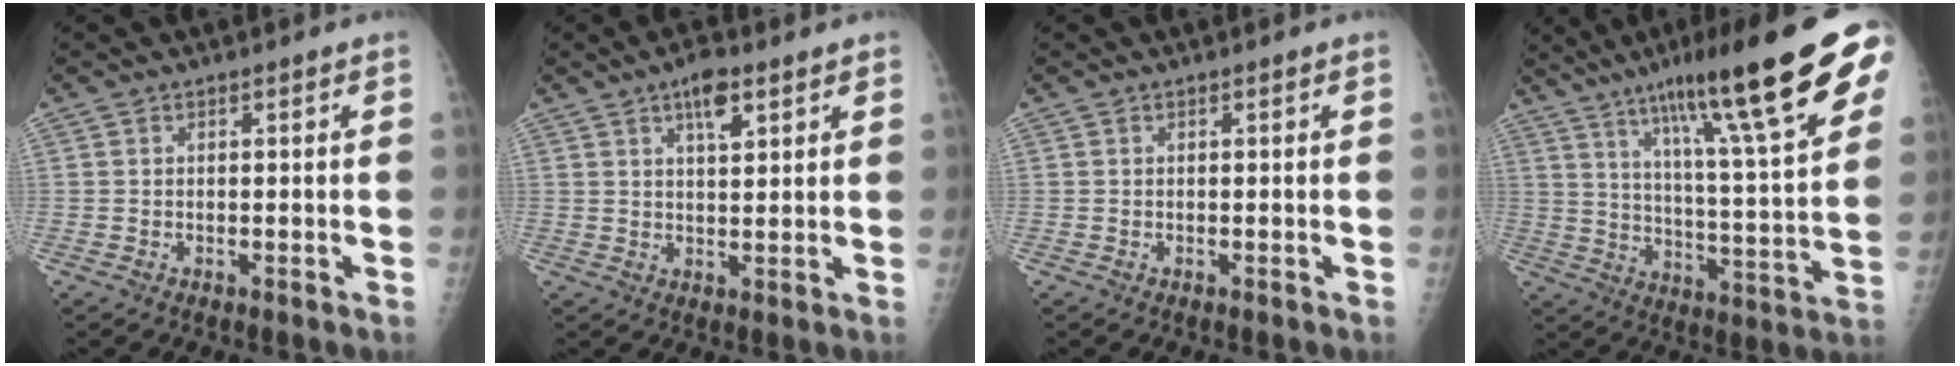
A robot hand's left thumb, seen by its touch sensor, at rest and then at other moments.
{"total": 5.5, "force": [3.1, 2.1, 4.0], "torque": [-0.055, -0.011, 0.047]}
{"total": 0.0}
{"total": 25.0, "force": [14.4, 3.4, 20.2], "torque": [-0.291, -0.035, 0.218]}